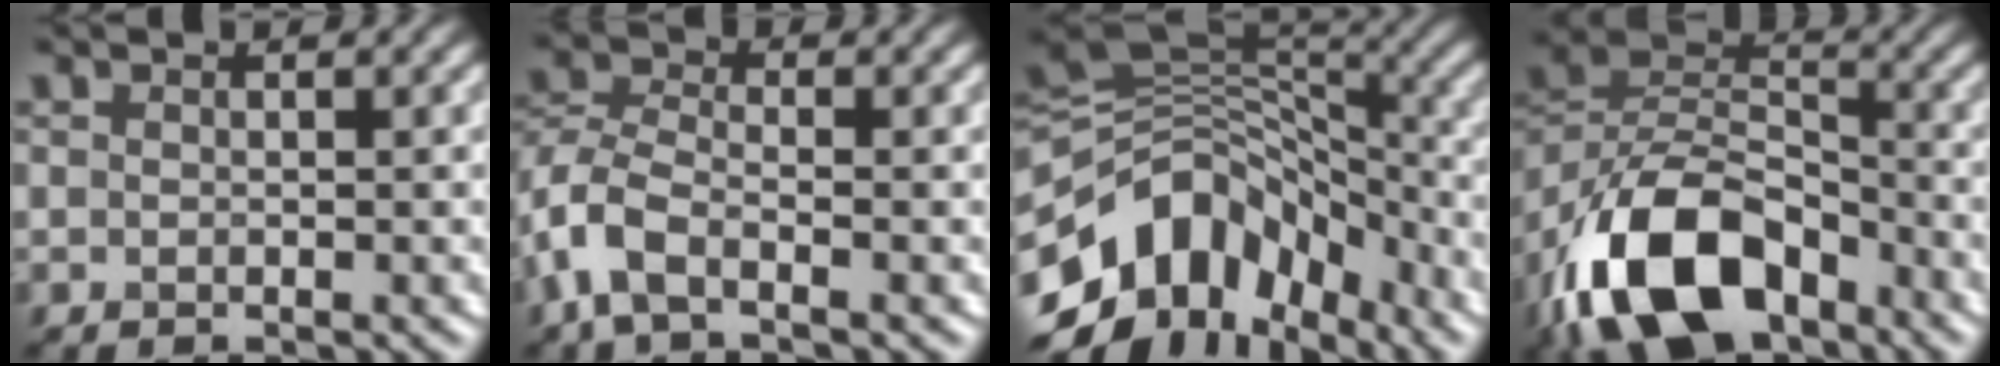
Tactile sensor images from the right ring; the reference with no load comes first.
{"total": 4.8, "force": [-2.4, 2.3, 3.5], "torque": [-0.086, -0.002, -0.065]}
{"total": 11.0, "force": [-4.9, 7.5, 6.5], "torque": [-0.123, 0.023, -0.105]}
{"total": 12.5, "force": [-7.3, 6.8, 7.6], "torque": [-0.150, 0.001, -0.151]}